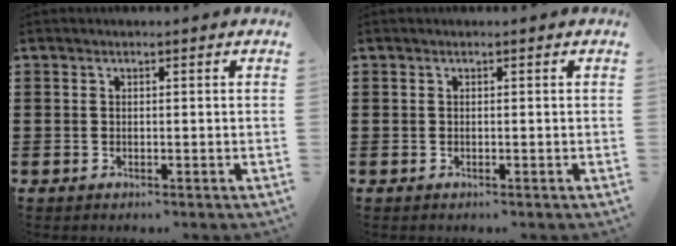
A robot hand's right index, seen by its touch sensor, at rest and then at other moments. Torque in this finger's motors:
{"motor_torque": [0.00, 2.14, 0.02, 0.00]}